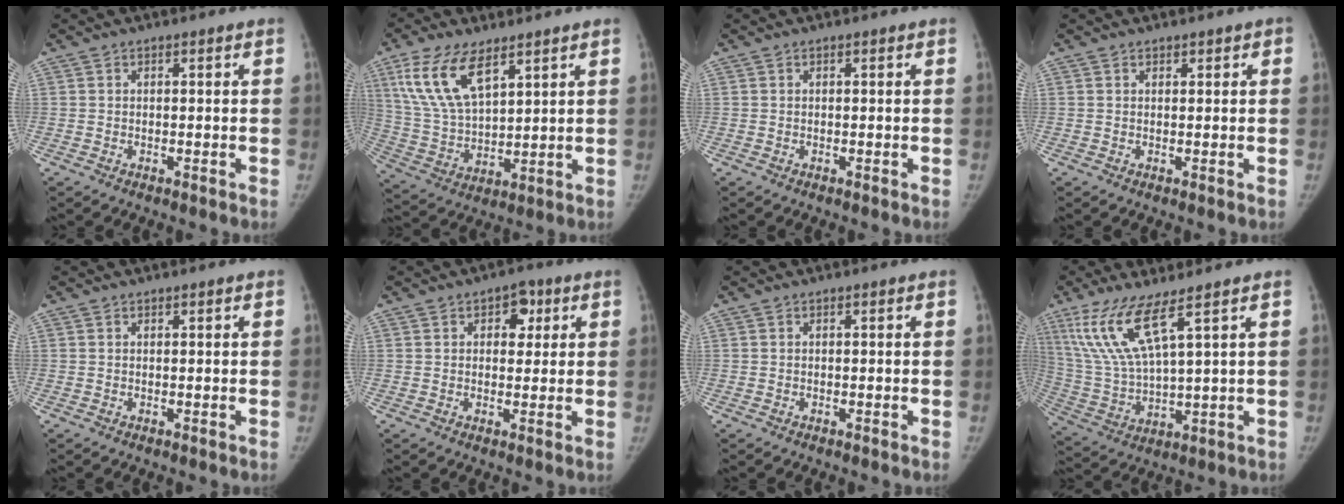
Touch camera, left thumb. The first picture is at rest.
{"total": 14.1, "force": [7.6, 6.5, 10.0], "torque": [-0.186, -0.025, 0.158]}
{"total": 0.0}
{"total": 0.9, "force": [0.6, 0.6, 0.3], "torque": [0.009, -0.001, 0.004]}
{"total": 0.0}
{"total": 4.9, "force": [1.9, 3.3, 3.1], "torque": [-0.009, -0.002, 0.020]}
{"total": 0.0}
{"total": 11.9, "force": [6.9, 2.0, 9.5], "torque": [-0.217, -0.035, 0.153]}